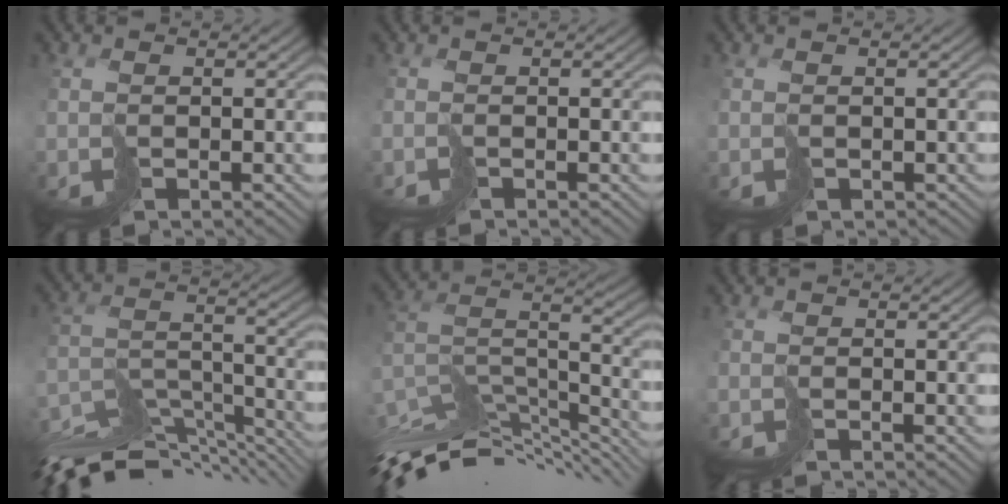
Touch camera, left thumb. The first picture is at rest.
{"total": 0.6, "force": [-0.4, -0.2, -0.3], "torque": [0.006, 0.002, -0.012]}
{"total": 0.5, "force": [-0.1, 0.5, 0.2], "torque": [-0.006, -0.005, 0.005]}
{"total": 13.6, "force": [-11.9, 3.8, 5.2], "torque": [-0.107, -0.009, -0.189]}
{"total": 13.5, "force": [-9.5, 5.1, 8.1], "torque": [-0.191, 0.001, -0.160]}
{"total": 0.8, "force": [-0.7, -0.2, -0.3], "torque": [0.005, 0.001, -0.020]}